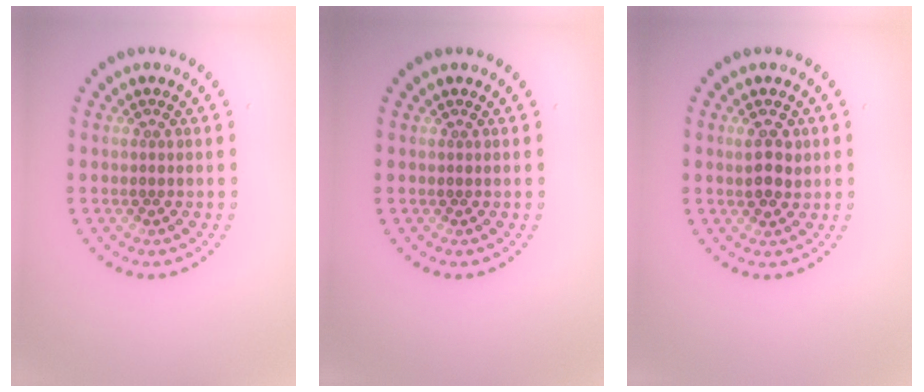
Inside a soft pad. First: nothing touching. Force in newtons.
{"total": 0.0}
{"total": 2.6, "press": 2.5, "slide": 0.5}